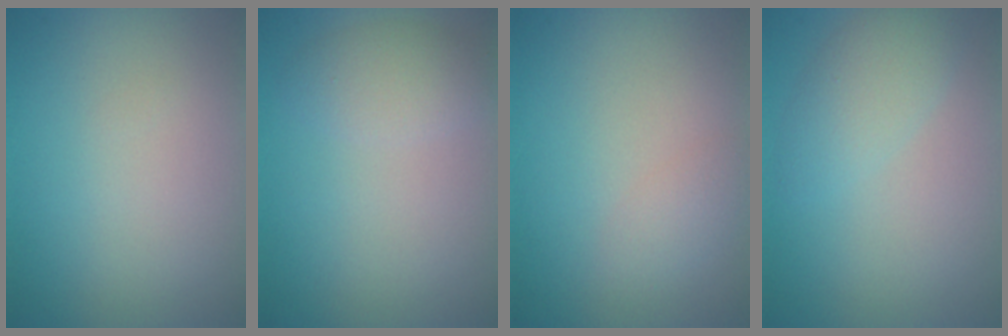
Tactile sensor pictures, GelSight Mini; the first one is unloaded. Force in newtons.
{"total": 2.0, "press": 2.0, "slide": 0.1}
{"total": 1.4, "press": 1.4, "slide": 0.1}
{"total": 2.5, "press": 2.5, "slide": 0.1}